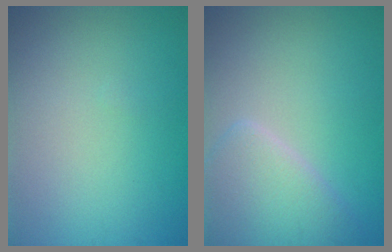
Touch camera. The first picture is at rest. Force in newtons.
{"total": 4.5, "press": 4.5, "slide": 0.2}